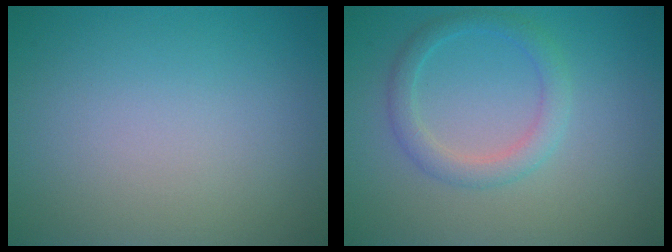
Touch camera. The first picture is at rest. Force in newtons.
{"total": 2.5, "press": 2.5, "slide": 0.1}